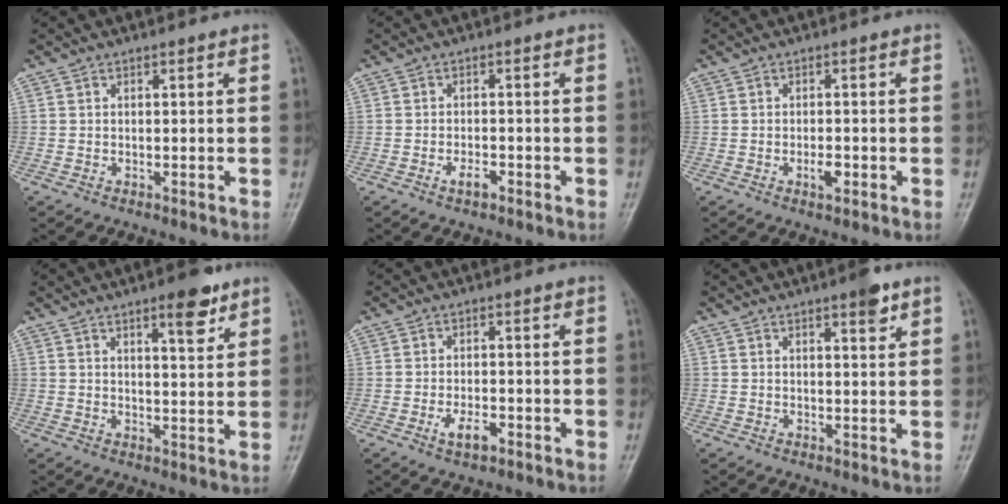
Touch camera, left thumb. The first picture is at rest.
{"total": 2.3, "force": [-1.5, 1.0, 1.4], "torque": [-0.023, 0.007, -0.025]}
{"total": 2.3, "force": [-1.0, 1.0, 1.8], "torque": [-0.028, 0.001, -0.016]}
{"total": 6.3, "force": [4.0, 1.8, 4.5], "torque": [-0.053, -0.023, 0.055]}
{"total": 3.7, "force": [-2.0, 1.7, 2.6], "torque": [-0.045, 0.005, -0.031]}
{"total": 3.4, "force": [2.2, 0.8, 2.4], "torque": [-0.029, -0.011, 0.029]}